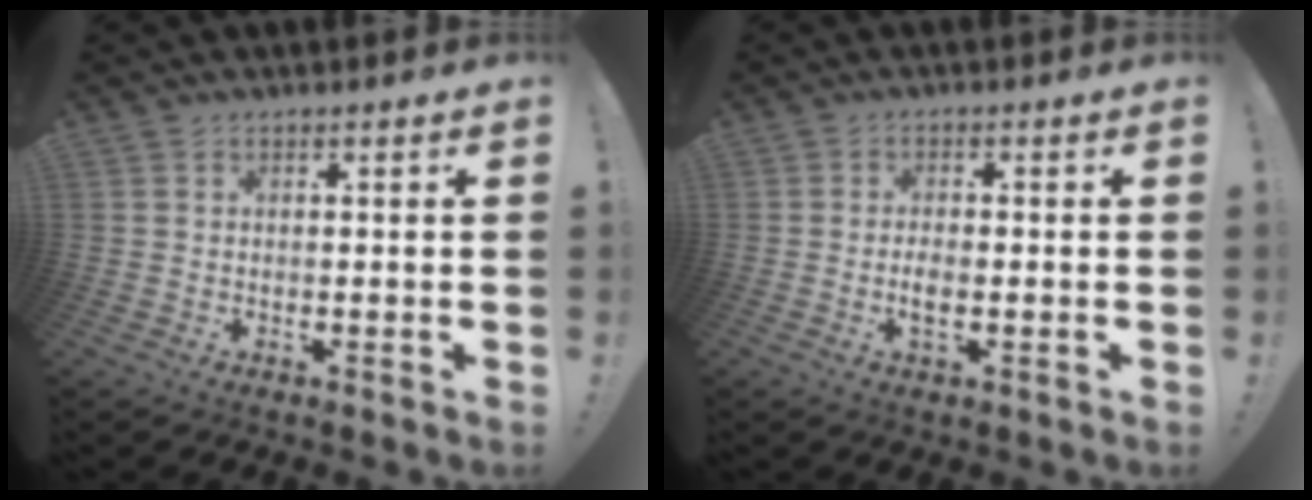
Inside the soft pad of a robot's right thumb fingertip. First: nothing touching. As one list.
[{"total": 3.1, "force": [-1.1, 1.0, 2.7], "torque": [-0.046, -0.004, -0.022]}]